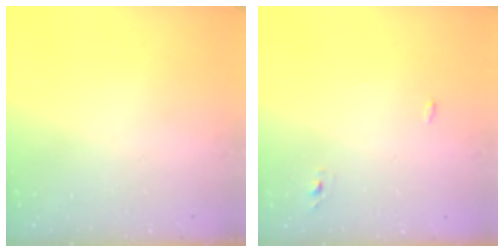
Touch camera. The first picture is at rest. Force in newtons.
{"total": 2.7, "press": 2.6, "slide": 0.8}